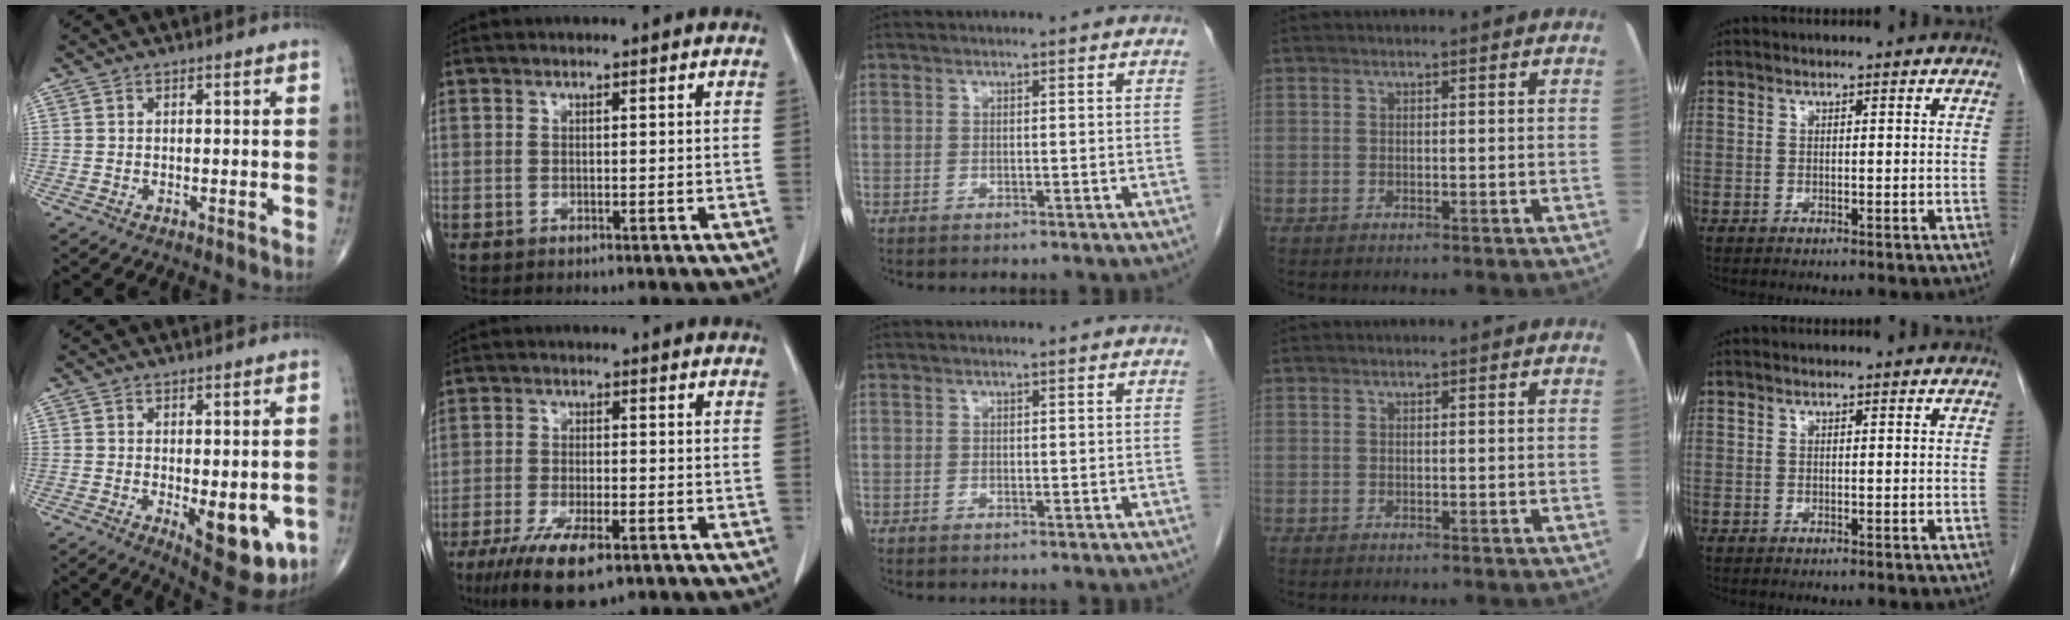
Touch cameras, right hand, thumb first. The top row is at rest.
{"thumb": {"total": 11.3, "force": [-2.7, 4.8, 9.9], "torque": [-0.102, -0.020, -0.024]}, "index": {"total": 9.4, "force": [-5.6, 2.9, 7.0], "torque": [-0.125, -0.017, -0.093]}}